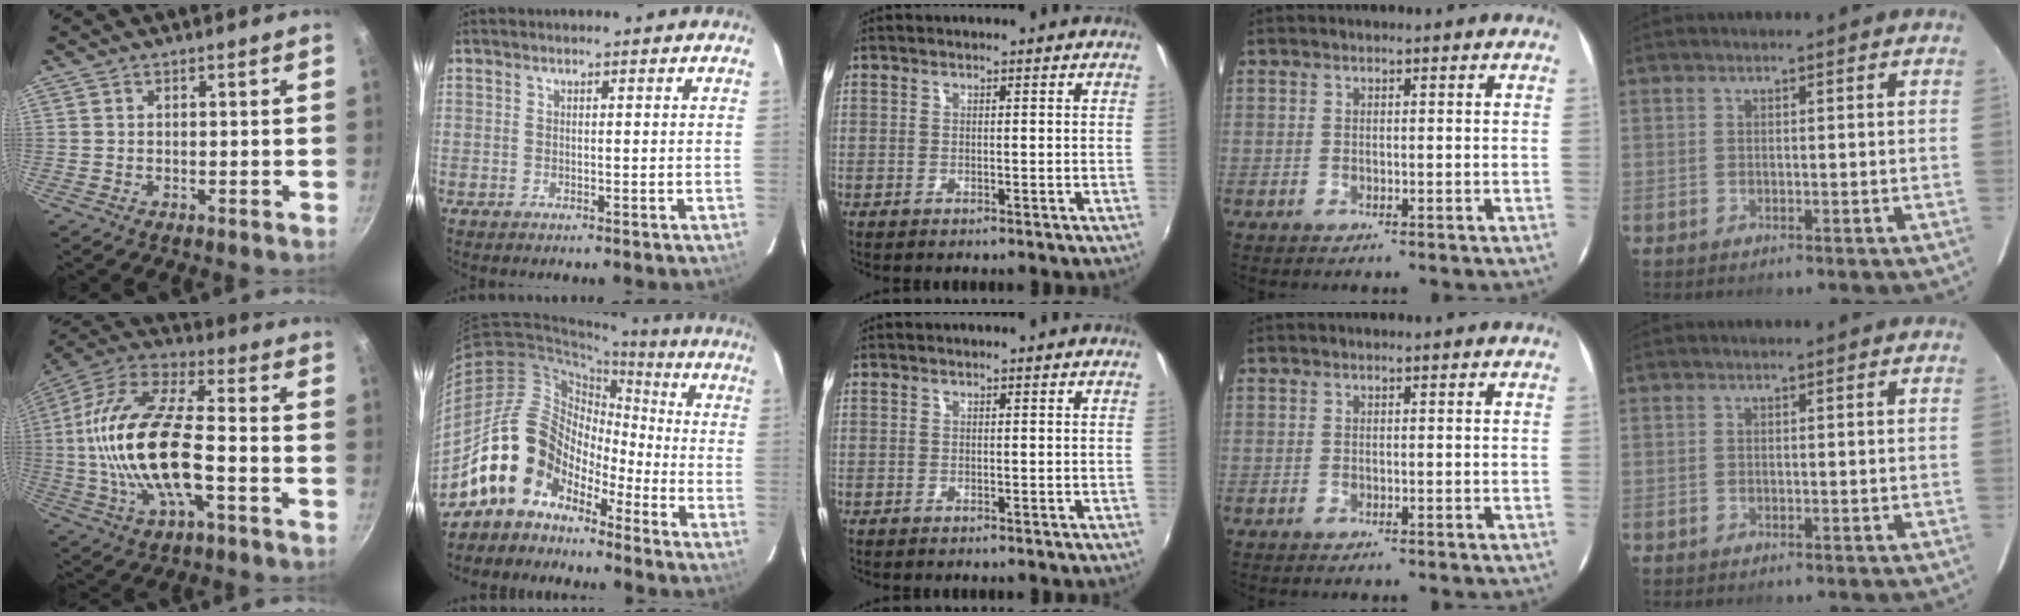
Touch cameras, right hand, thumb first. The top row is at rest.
{"thumb": {"total": 21.5, "force": [-3.3, 8.9, 19.2], "torque": [-0.377, 0.031, -0.077]}, "index": {"total": 12.0, "force": [-8.5, 7.7, 3.9], "torque": [-0.068, 0.038, -0.167]}}